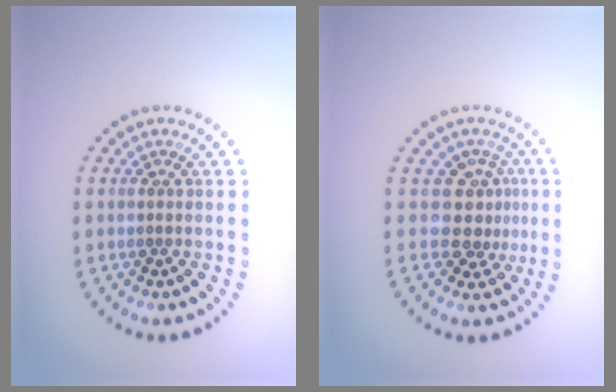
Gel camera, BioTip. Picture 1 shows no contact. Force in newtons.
{"total": 3.1, "press": 2.3, "slide": 2.1}